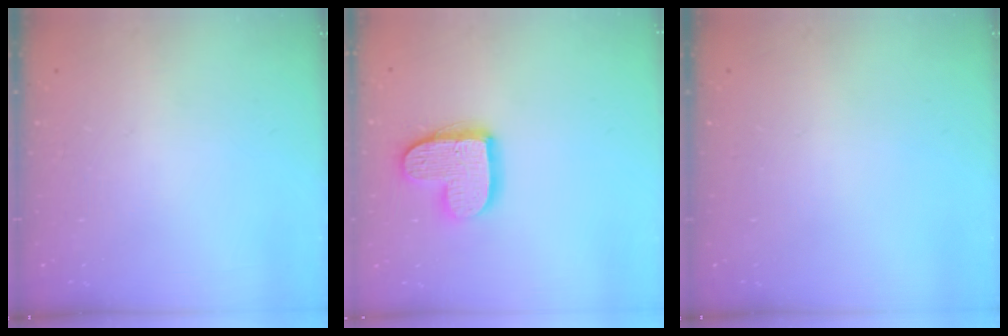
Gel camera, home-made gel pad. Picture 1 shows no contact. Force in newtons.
{"total": 13.0, "press": 13.0, "slide": 0.8}
{"total": 0.0}